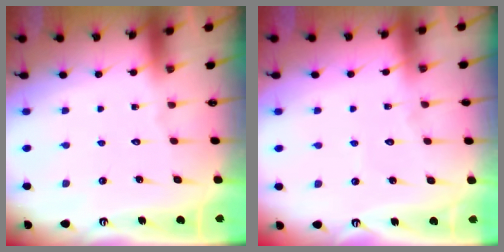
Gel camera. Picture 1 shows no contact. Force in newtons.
{"total": 3.6, "press": 3.6, "slide": 0.4}